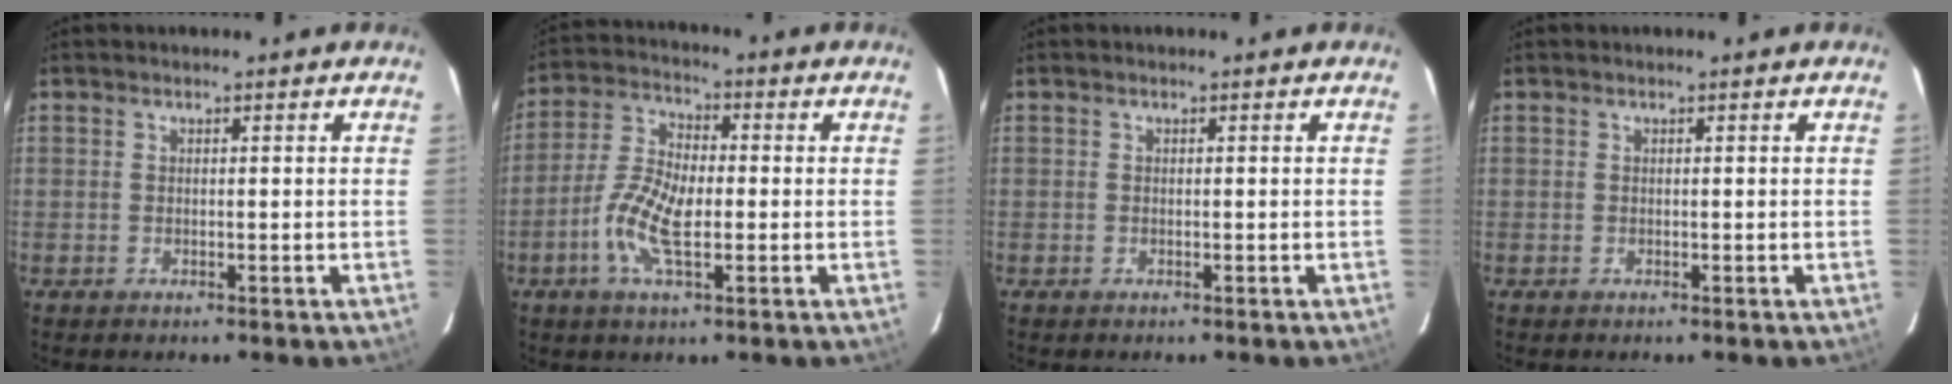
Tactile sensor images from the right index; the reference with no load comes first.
{"total": 9.6, "force": [-2.4, 3.9, 8.5], "torque": [-0.179, 0.005, -0.052]}
{"total": 0.0}
{"total": 0.0}